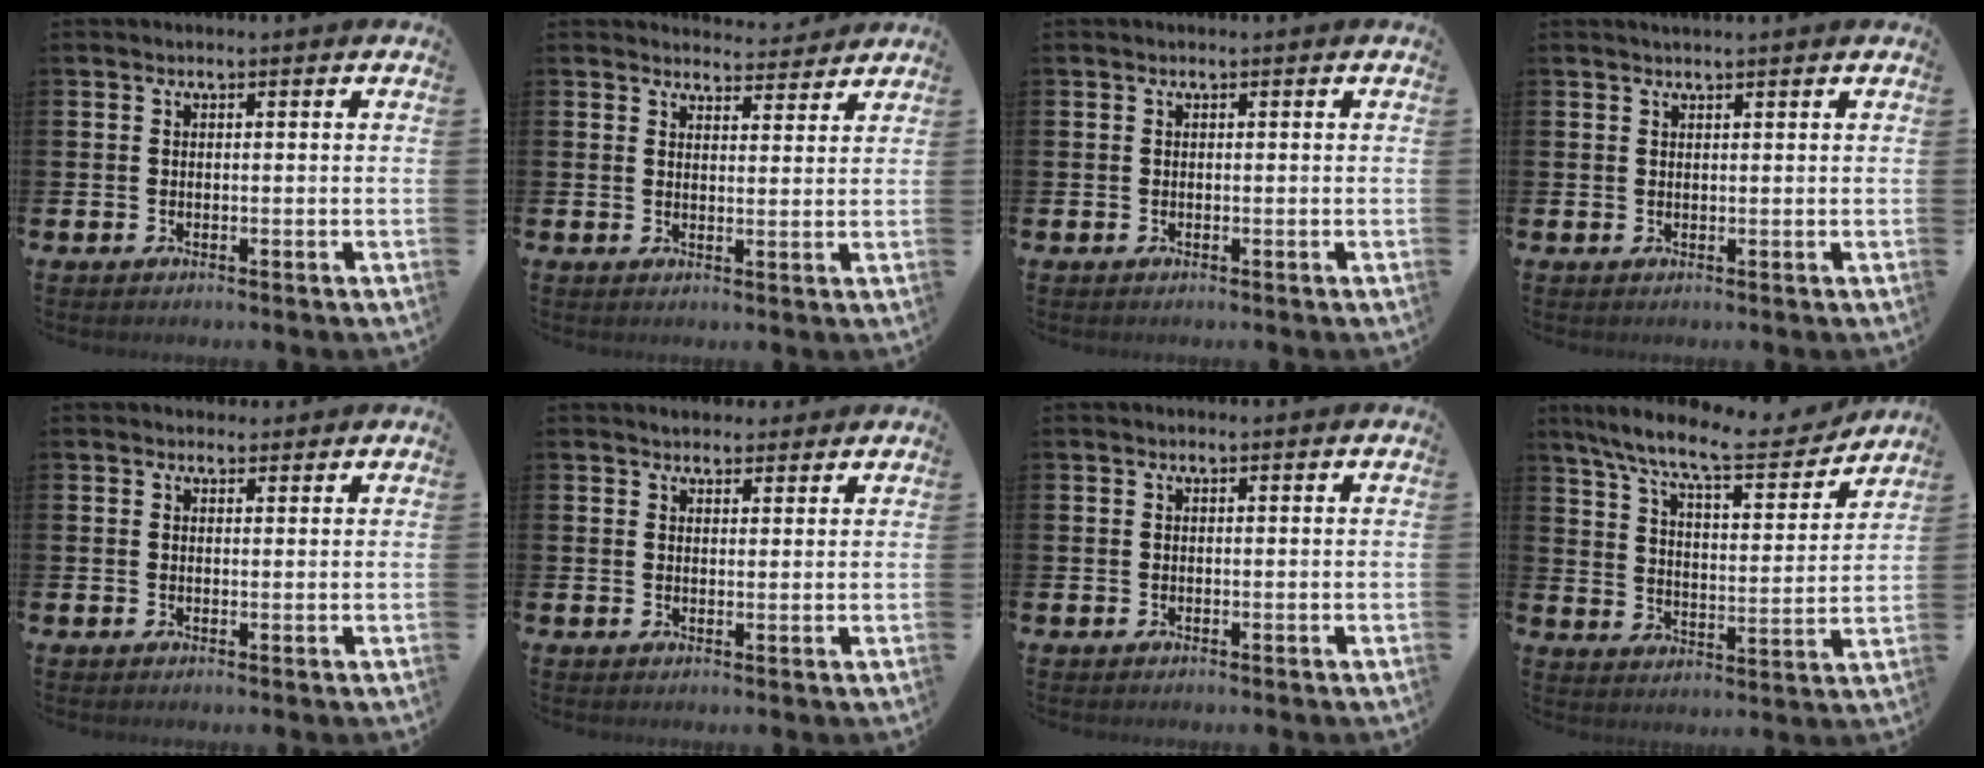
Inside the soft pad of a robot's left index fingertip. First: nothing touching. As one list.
[{"total": 3.7, "force": [3.6, 0.7, -0.2], "torque": [0.004, -0.023, 0.064]}, {"total": 0.0}, {"total": 1.0, "force": [0.9, -0.1, 0.2], "torque": [-0.003, -0.001, 0.017]}, {"total": 1.8, "force": [1.6, 0.7, 0.0], "torque": [0.014, -0.006, 0.027]}, {"total": 2.8, "force": [2.7, 0.8, -0.2], "torque": [0.007, -0.012, 0.048]}, {"total": 0.0}, {"total": 10.8, "force": [9.5, 1.7, 4.7], "torque": [-0.126, -0.056, 0.161]}]